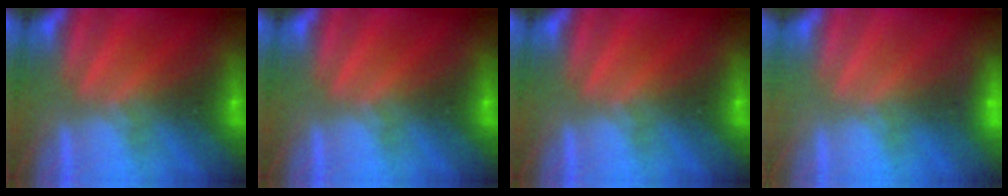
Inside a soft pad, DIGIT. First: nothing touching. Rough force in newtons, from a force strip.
{"total": 0.0}
{"total": 0.0}
{"total": 1.9}